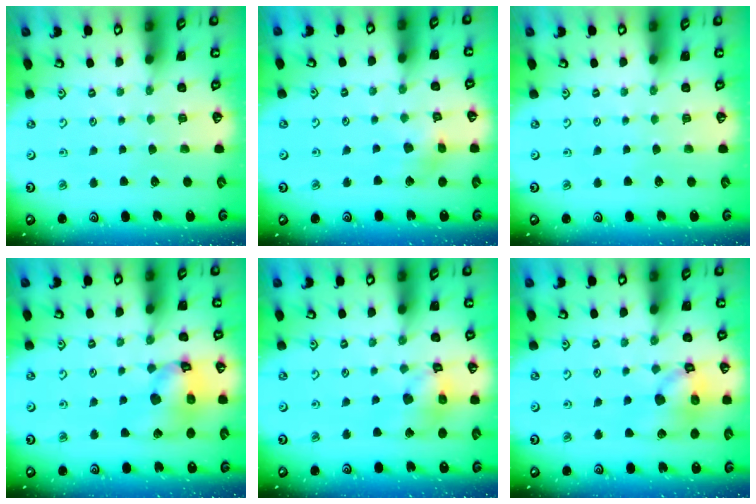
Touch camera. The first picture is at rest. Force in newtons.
{"total": 5.5, "press": 5.5, "slide": 0.5}
{"total": 0.0}
{"total": 14.9, "press": 14.8, "slide": 2.0}
{"total": 12.4, "press": 12.2, "slide": 1.7}
{"total": 13.8, "press": 13.7, "slide": 1.7}